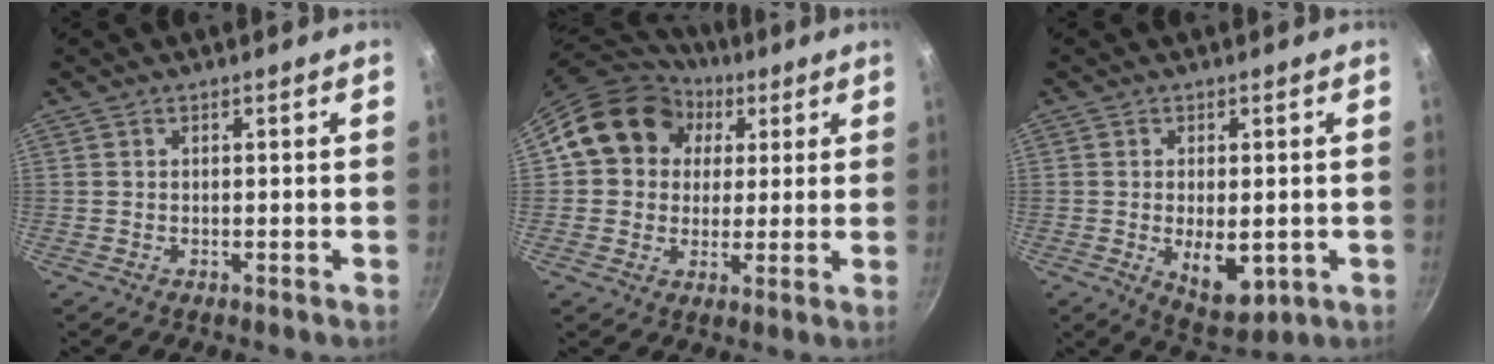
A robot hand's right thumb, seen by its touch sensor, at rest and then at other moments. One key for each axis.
{"total": 15.2, "fx": 4.3, "fy": 13.0, "fz": 6.5, "tx": -0.083, "ty": 0.017, "tz": 0.058}
{"total": 8.7, "fx": -1.4, "fy": 4.6, "fz": 7.2, "tx": -0.096, "ty": -0.012, "tz": -0.004}